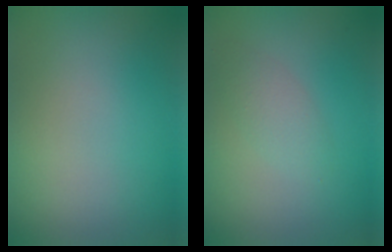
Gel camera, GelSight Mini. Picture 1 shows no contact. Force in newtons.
{"total": 1.9, "press": 1.9, "slide": 0.2}